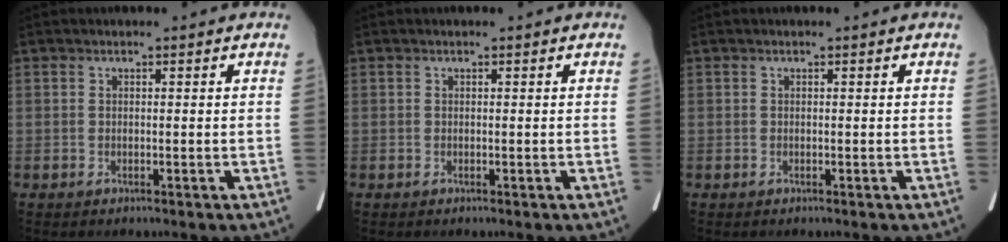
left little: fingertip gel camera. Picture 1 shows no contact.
{"total": 0.0}
{"total": 0.0}